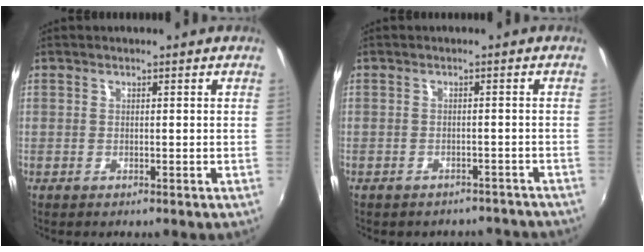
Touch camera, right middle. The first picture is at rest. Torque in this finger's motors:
{"motor_torque": [1.10, -1.04, 0.24, 0.05]}